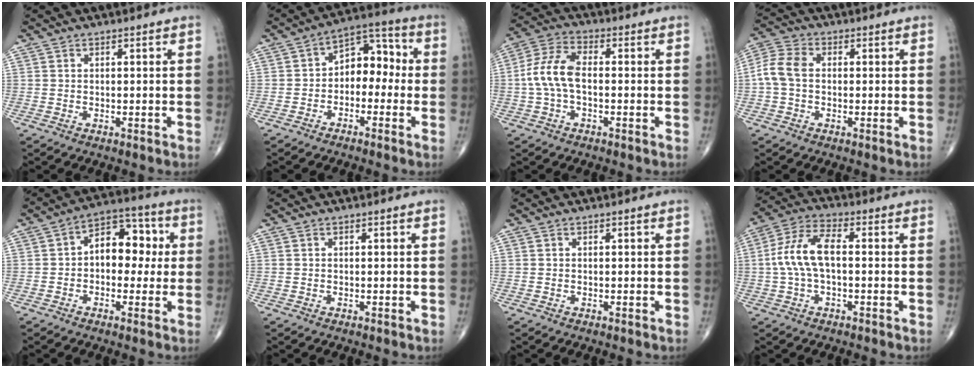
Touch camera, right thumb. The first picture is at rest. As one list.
[{"total": 8.7, "force": [-1.0, 6.0, 6.2], "torque": [-0.055, 0.045, -0.035]}, {"total": 8.7, "force": [-0.7, 4.7, 7.3], "torque": [-0.162, 0.028, -0.019]}, {"total": 6.4, "force": [-0.1, 4.5, 4.5], "torque": [-0.100, 0.020, -0.010]}, {"total": 10.6, "force": [0.7, 7.0, 7.9], "torque": [-0.075, 0.031, -0.001]}, {"total": 0.0}, {"total": 0.0}, {"total": 9.7, "force": [0.0, 4.6, 8.6], "torque": [-0.187, 0.031, -0.003]}]